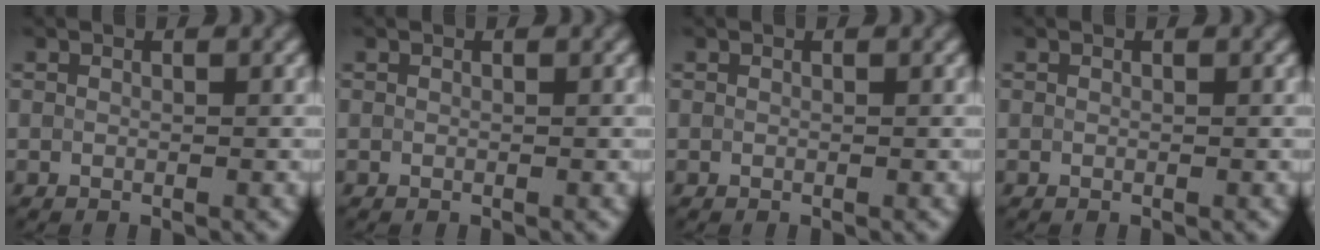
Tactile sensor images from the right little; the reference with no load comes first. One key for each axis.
{"total": 0.0}
{"total": 0.0}
{"total": 0.0}